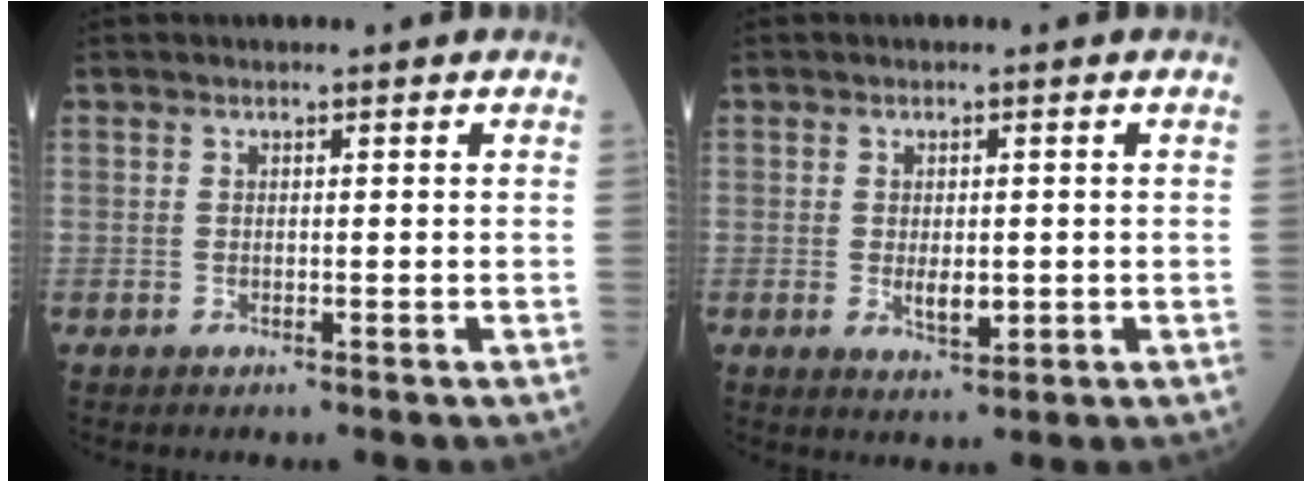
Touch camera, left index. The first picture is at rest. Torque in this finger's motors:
{"motor_torque": [0.12, 0.07, 0.09, 0.02]}